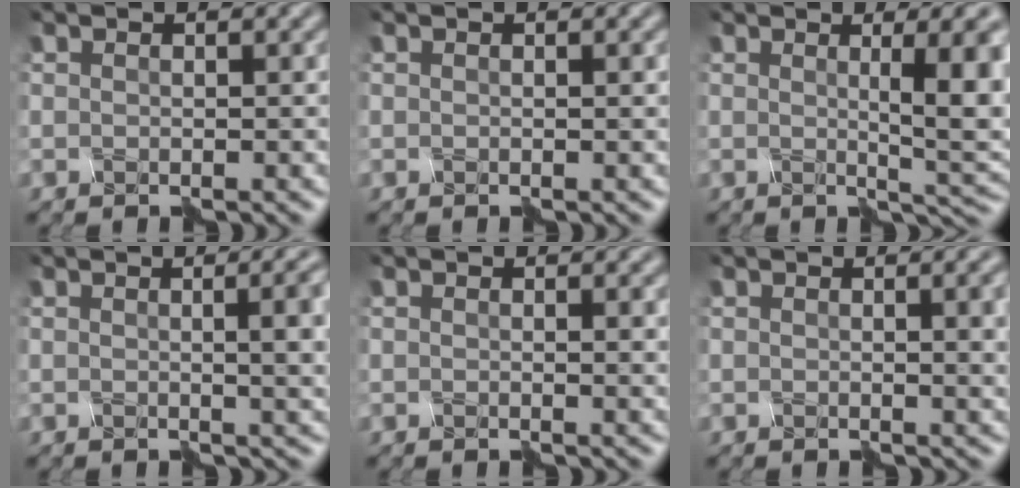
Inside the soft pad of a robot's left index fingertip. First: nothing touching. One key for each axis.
{"total": 0.0}
{"total": 5.2, "fx": 0.4, "fy": 0.8, "fz": 5.1, "tx": -0.066, "ty": -0.007, "tz": 0.007}
{"total": 4.3, "fx": 0.4, "fy": 1.1, "fz": 4.2, "tx": -0.020, "ty": 0.006, "tz": 0.001}
{"total": 0.6, "fx": 0.4, "fy": -0.2, "fz": 0.4, "tx": -0.004, "ty": 0.000, "tz": 0.006}
{"total": 2.6, "fx": 0.8, "fy": 0.5, "fz": 2.5, "tx": -0.019, "ty": 0.000, "tz": 0.014}